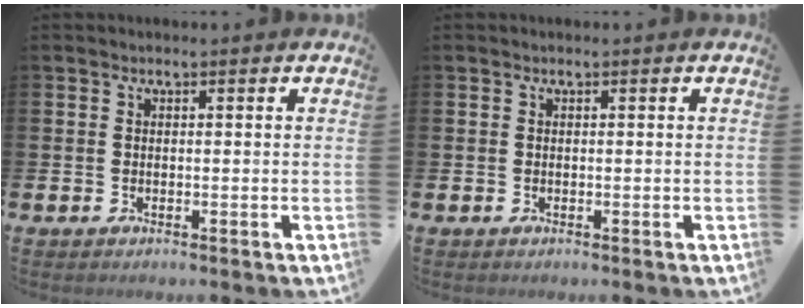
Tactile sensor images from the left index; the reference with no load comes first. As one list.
[{"total": 0.0}]